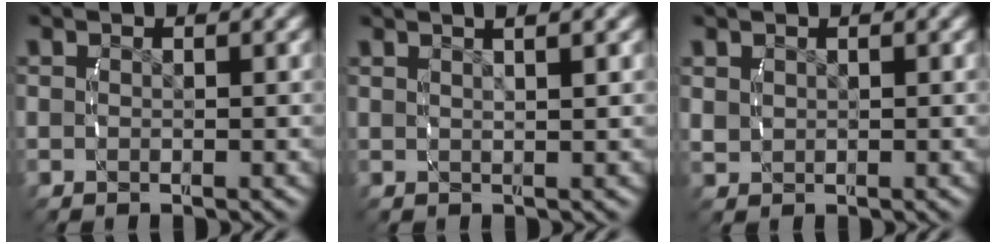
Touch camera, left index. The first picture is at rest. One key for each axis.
{"total": 2.8, "fx": 2.0, "fy": -0.1, "fz": 1.9, "tx": -0.024, "ty": 0.009, "tz": 0.035}
{"total": 1.1, "fx": 0.6, "fy": 0.8, "fz": 0.4, "tx": -0.019, "ty": -0.005, "tz": 0.020}